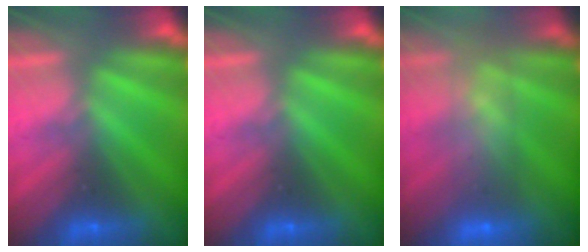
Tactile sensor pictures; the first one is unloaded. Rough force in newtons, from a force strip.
{"total": 0.0}
{"total": 7.2}